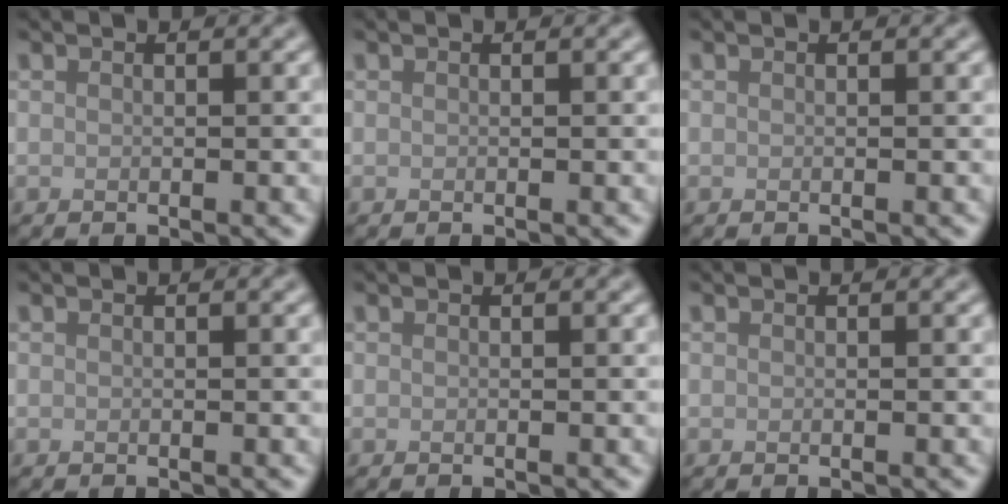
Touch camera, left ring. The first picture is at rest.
{"total": 0.0}
{"total": 0.0}
{"total": 0.0}
{"total": 0.0}
{"total": 0.0}